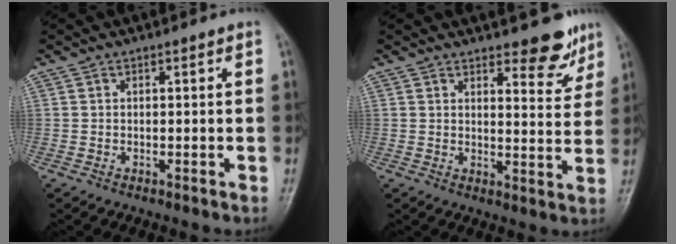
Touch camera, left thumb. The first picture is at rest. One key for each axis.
{"total": 7.0, "fx": 5.3, "fy": 2.5, "fz": 3.9, "tx": -0.021, "ty": -0.038, "tz": 0.068}